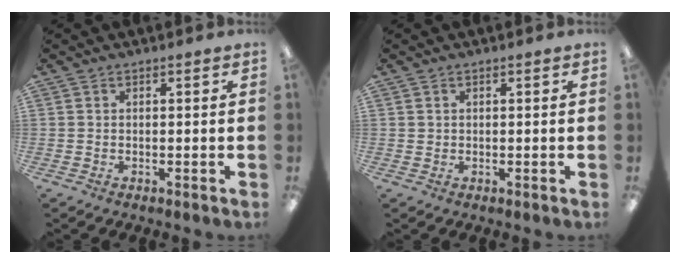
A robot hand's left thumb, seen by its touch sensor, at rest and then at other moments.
{"total": 0.7, "force": [0.4, 0.6, 0.1], "torque": [-0.005, 0.003, 0.007]}